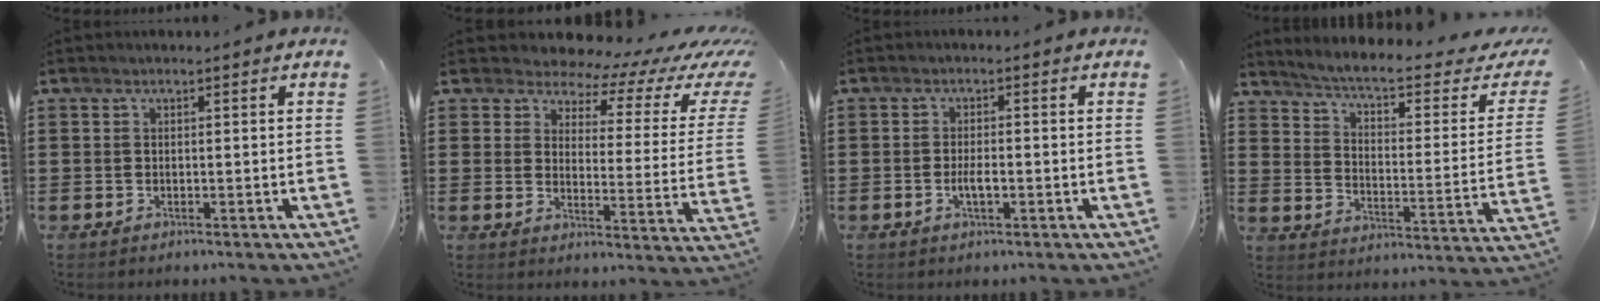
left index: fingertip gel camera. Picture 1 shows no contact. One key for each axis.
{"total": 5.6, "fx": 4.9, "fy": 2.1, "fz": 1.5, "tx": -0.042, "ty": -0.039, "tz": 0.080}
{"total": 2.6, "fx": -0.8, "fy": 0.8, "fz": 2.3, "tx": -0.049, "ty": -0.002, "tz": -0.015}
{"total": 4.9, "fx": 4.0, "fy": 0.0, "fz": 2.8, "tx": -0.075, "ty": -0.034, "tz": 0.062}